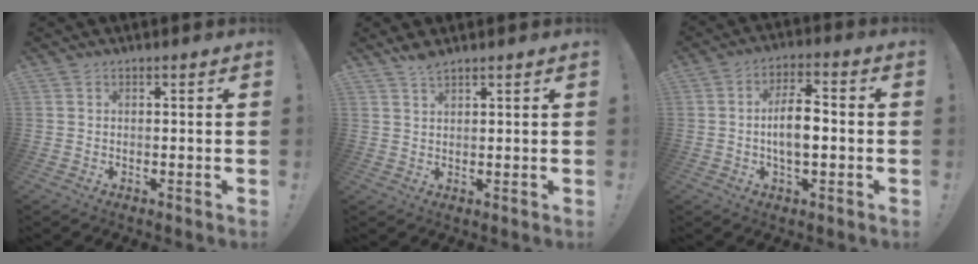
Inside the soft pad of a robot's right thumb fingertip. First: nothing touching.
{"total": 2.9, "force": [2.5, 0.6, 1.4], "torque": [-0.023, -0.014, 0.044]}
{"total": 8.7, "force": [-1.1, 3.8, 7.8], "torque": [-0.133, 0.007, -0.025]}